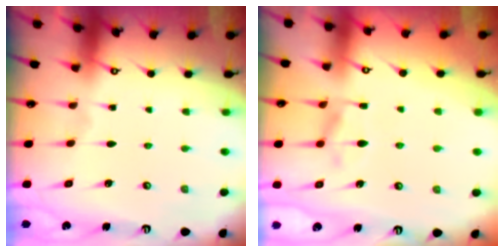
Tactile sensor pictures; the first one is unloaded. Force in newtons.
{"total": 1.7, "press": 0.9, "slide": 1.5}